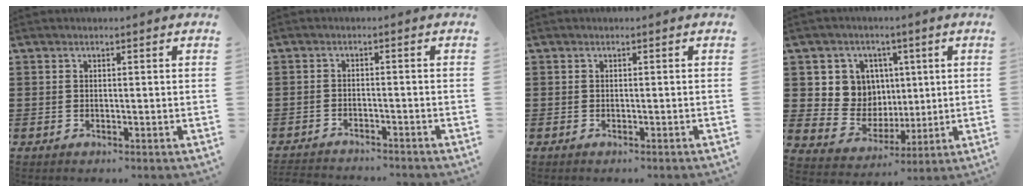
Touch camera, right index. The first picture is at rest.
{"total": 2.2, "force": [-2.2, 0.1, -0.1], "torque": [-0.004, 0.002, -0.048]}
{"total": 0.0}
{"total": 8.5, "force": [2.4, 8.0, 1.4], "torque": [-0.059, -0.011, 0.049]}